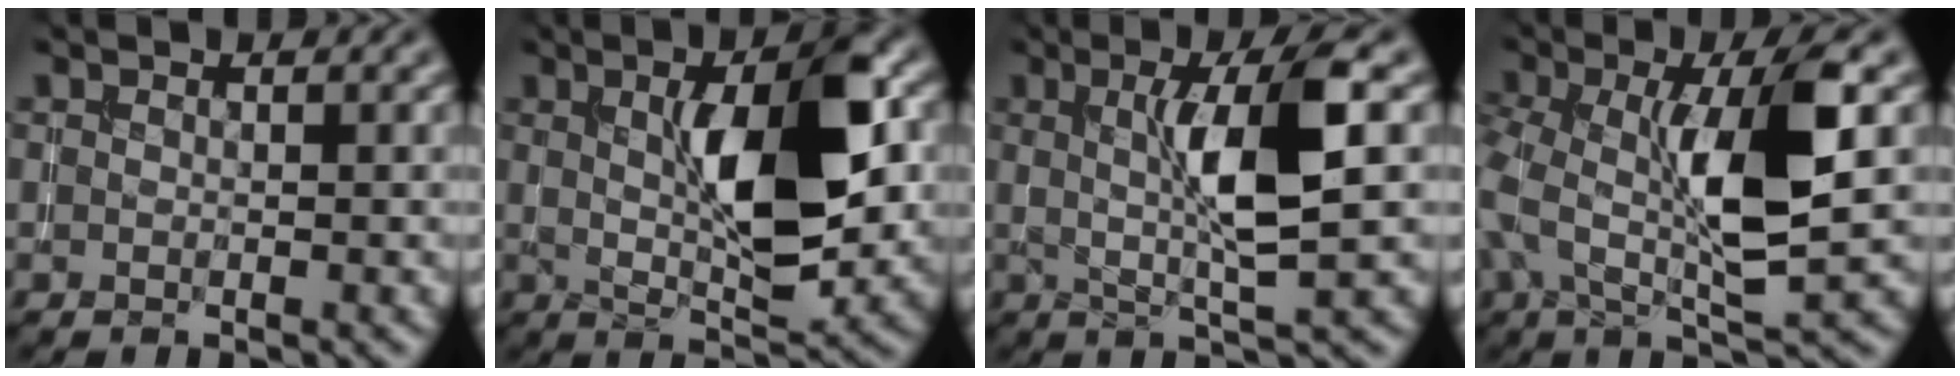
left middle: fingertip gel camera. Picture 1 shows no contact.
{"total": 8.5, "force": [1.3, 2.4, 8.0], "torque": [-0.118, 0.006, 0.022]}
{"total": 6.8, "force": [1.1, 1.0, 6.6], "torque": [-0.109, 0.007, 0.018]}
{"total": 8.8, "force": [0.4, 2.5, 8.4], "torque": [-0.152, 0.008, 0.005]}